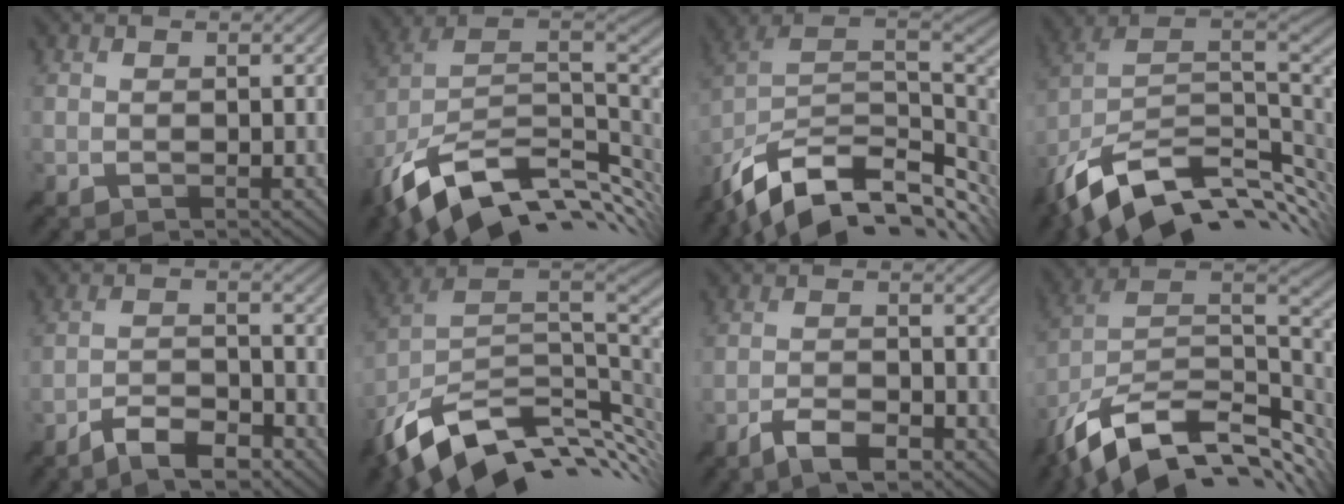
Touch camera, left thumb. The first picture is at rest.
{"total": 15.9, "force": [-5.7, 8.8, 12.0], "torque": [-0.265, -0.019, -0.096]}
{"total": 15.2, "force": [-6.7, 8.3, 10.9], "torque": [-0.243, -0.025, -0.117]}
{"total": 15.2, "force": [-5.7, 8.3, 11.4], "torque": [-0.250, -0.022, -0.094]}
{"total": 6.2, "force": [-4.9, 1.6, 3.4], "torque": [-0.064, 0.003, -0.096]}
{"total": 13.8, "force": [-5.1, 7.7, 10.2], "torque": [-0.228, -0.021, -0.084]}
{"total": 5.0, "force": [-3.6, 1.3, 3.2], "torque": [-0.065, 0.001, -0.068]}
{"total": 15.8, "force": [-7.3, 8.2, 11.3], "torque": [-0.253, -0.022, -0.125]}